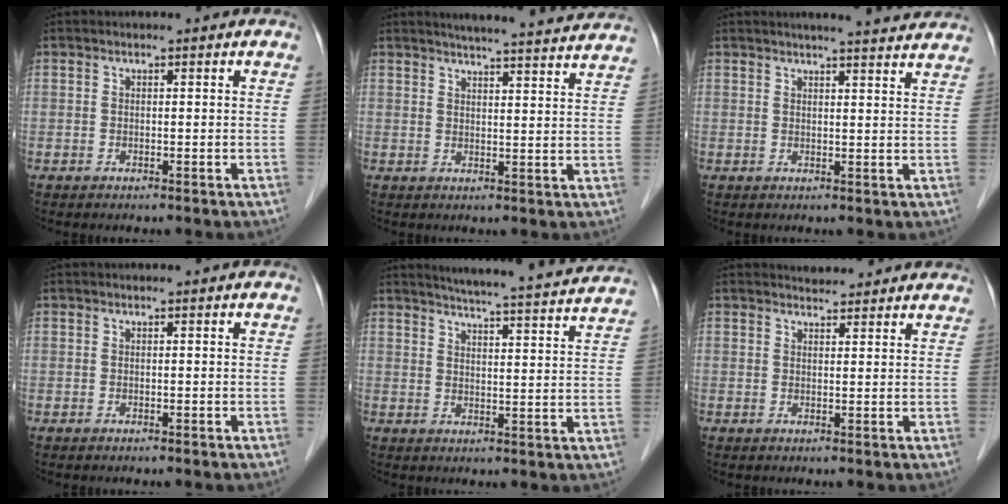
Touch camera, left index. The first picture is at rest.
{"total": 15.7, "force": [14.7, 0.7, 5.5], "torque": [-0.073, -0.007, 0.179]}
{"total": 9.5, "force": [8.8, 0.4, 3.8], "torque": [-0.046, 0.003, 0.096]}
{"total": 0.0}
{"total": 17.3, "force": [16.3, 0.2, 6.0], "torque": [-0.093, -0.023, 0.202]}
{"total": 4.5, "force": [4.3, 1.1, 0.6], "torque": [-0.002, 0.013, 0.053]}